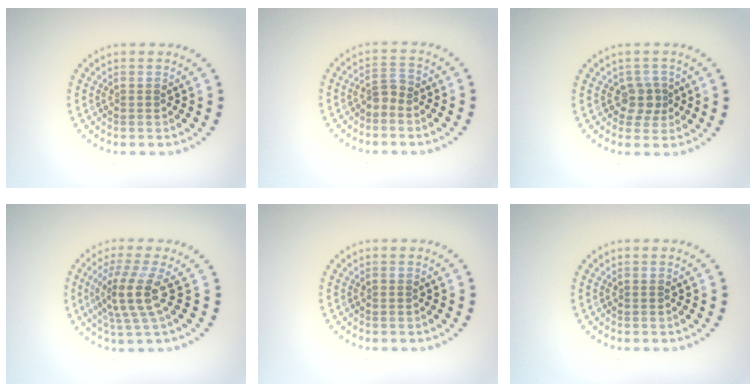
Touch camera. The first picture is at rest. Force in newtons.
{"total": 1.5, "press": 1.3, "slide": 0.9}
{"total": 2.1, "press": 1.8, "slide": 1.1}
{"total": 3.8, "press": 2.9, "slide": 2.6}
{"total": 0.0}
{"total": 0.0}